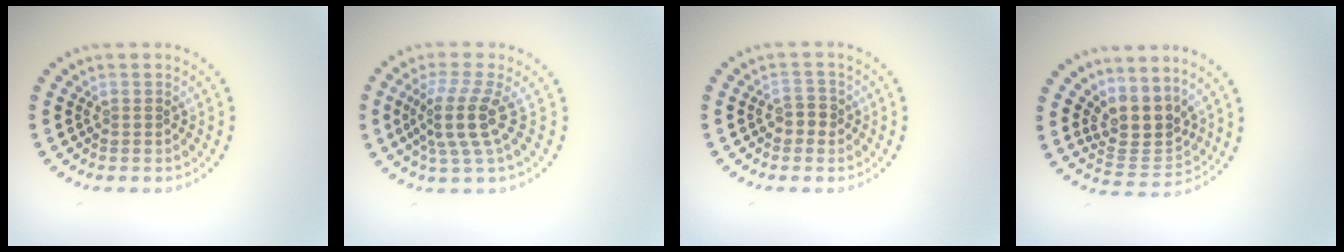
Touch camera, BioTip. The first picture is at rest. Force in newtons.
{"total": 3.9, "press": 2.8, "slide": 2.7}
{"total": 1.9, "press": 1.8, "slide": 0.6}
{"total": 3.8, "press": 3.0, "slide": 2.4}